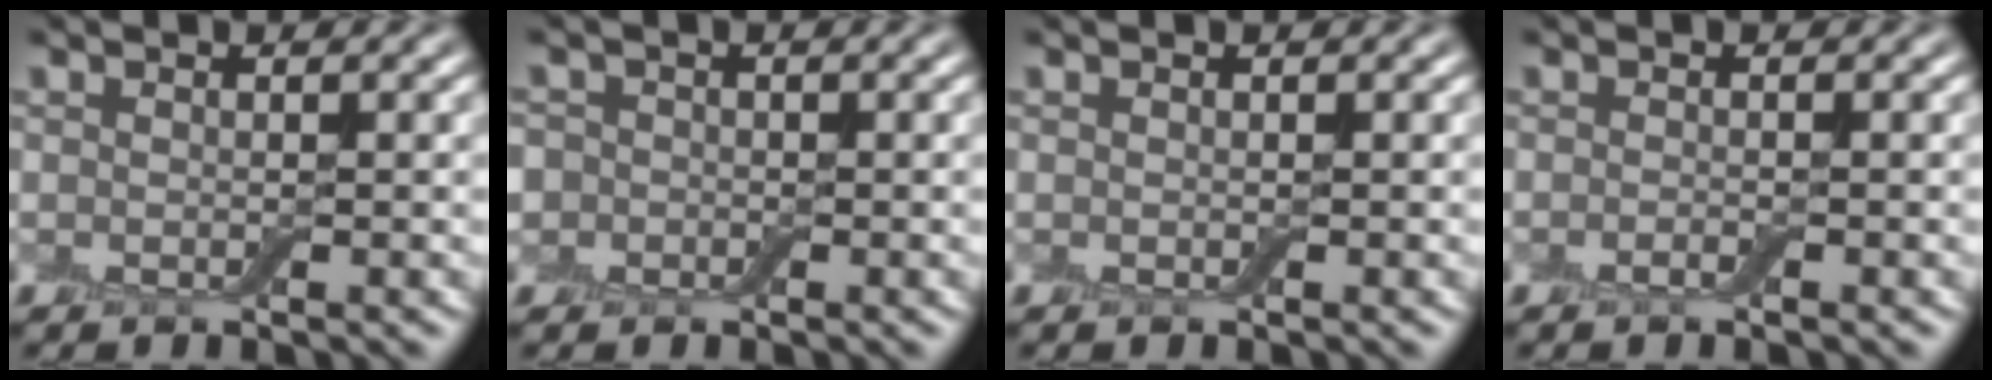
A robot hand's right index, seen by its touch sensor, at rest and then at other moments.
{"total": 2.4, "force": [0.0, 2.3, 0.6], "torque": [0.006, 0.011, -0.028]}
{"total": 0.0}
{"total": 0.7, "force": [-0.4, 0.1, 0.5], "torque": [-0.010, -0.002, -0.008]}